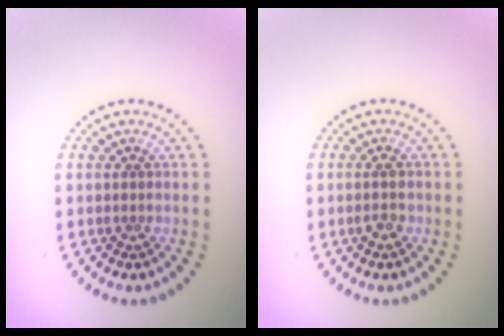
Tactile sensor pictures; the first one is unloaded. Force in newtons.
{"total": 1.4, "press": 1.4, "slide": 0.2}